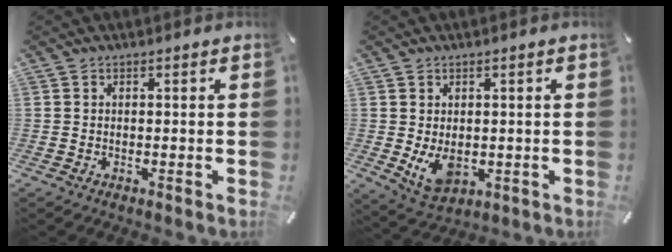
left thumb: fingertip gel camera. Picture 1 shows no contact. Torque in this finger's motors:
{"motor_torque": [0.83, 1.81, 0.17, -0.02, 0.22]}